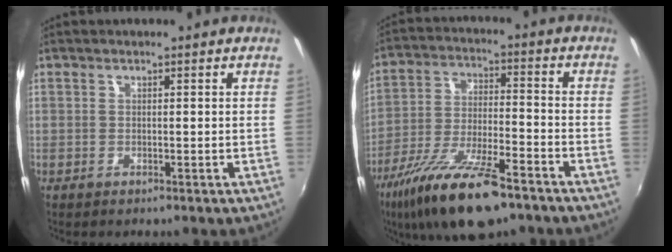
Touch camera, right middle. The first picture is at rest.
{"total": 17.4, "force": [-11.9, 4.9, 11.6], "torque": [-0.231, -0.035, -0.211]}